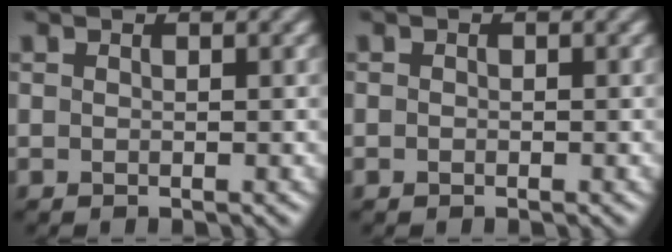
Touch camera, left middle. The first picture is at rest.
{"total": 0.5, "force": [-0.5, 0.2, 0.0], "torque": [0.000, 0.001, -0.012]}